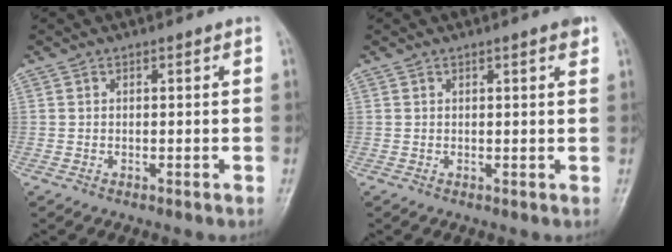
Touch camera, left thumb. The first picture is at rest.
{"total": 1.8, "force": [1.1, 0.1, 1.5], "torque": [-0.020, -0.003, 0.012]}